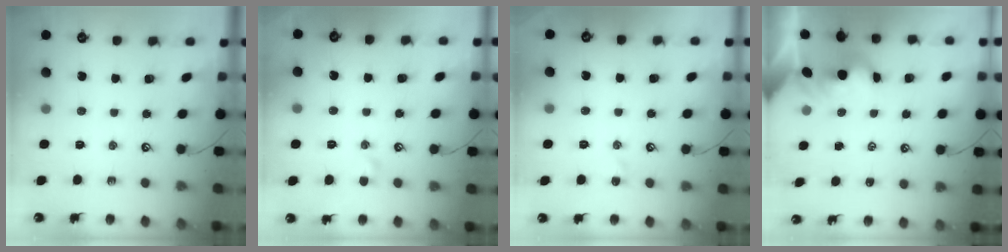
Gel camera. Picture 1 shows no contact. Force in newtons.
{"total": 1.6, "press": 1.5, "slide": 0.6}
{"total": 1.3, "press": 1.3, "slide": 0.3}
{"total": 1.6, "press": 1.5, "slide": 0.3}